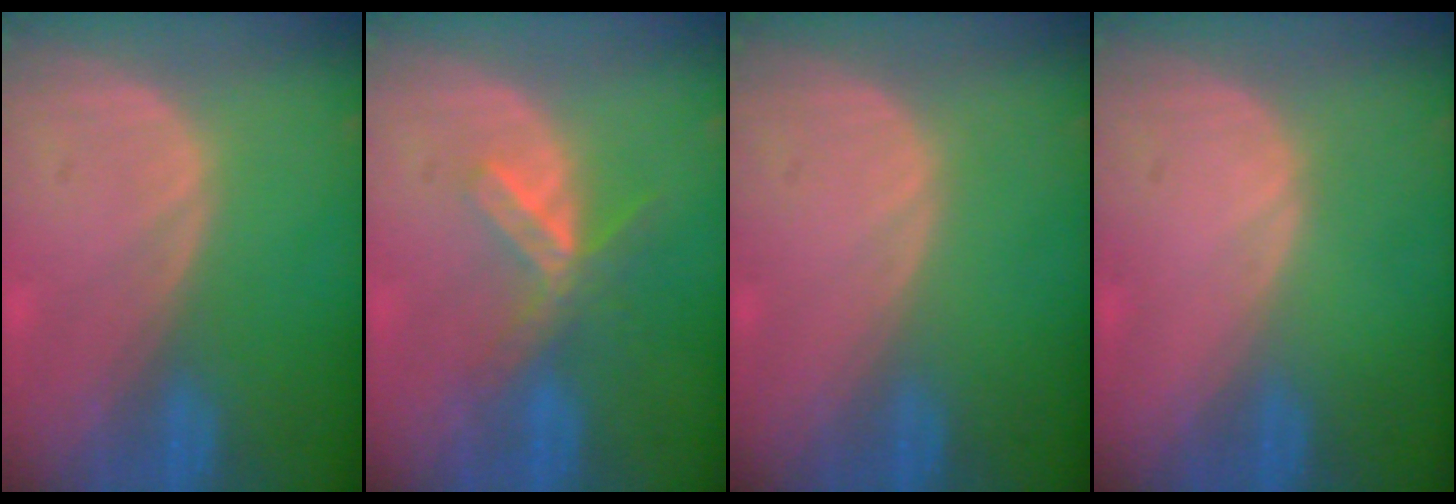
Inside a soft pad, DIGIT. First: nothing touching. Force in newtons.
{"total": 5.2, "press": 5.0, "slide": 1.7}
{"total": 0.0}
{"total": 0.0}